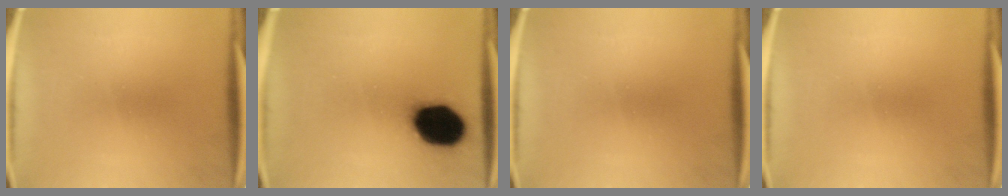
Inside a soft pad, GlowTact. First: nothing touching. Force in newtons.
{"total": 17.9}
{"total": 0.0}
{"total": 0.0}